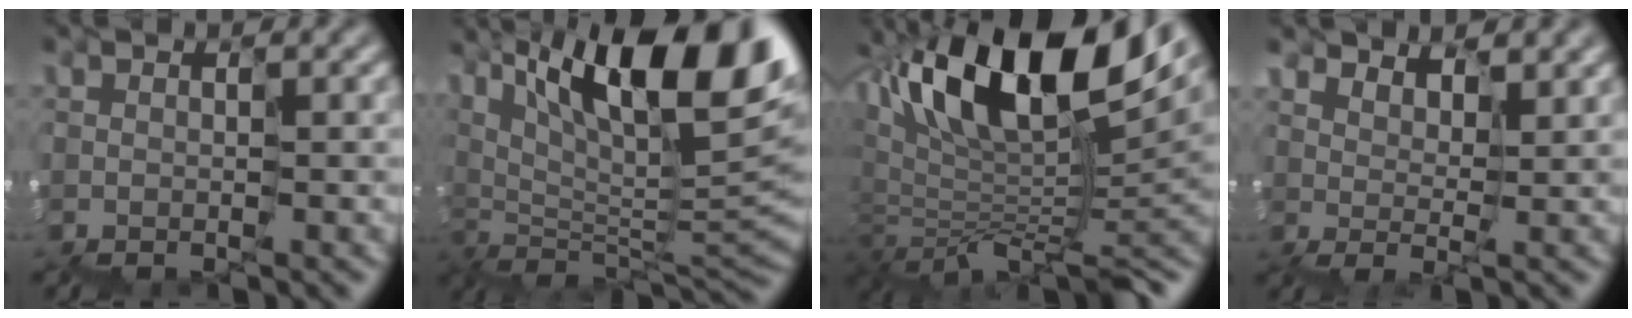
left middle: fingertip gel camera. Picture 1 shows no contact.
{"total": 12.9, "force": [6.3, 4.2, 10.5], "torque": [-0.159, 0.020, 0.128]}
{"total": 12.7, "force": [4.6, 3.5, 11.3], "torque": [-0.203, 0.029, 0.087]}
{"total": 2.4, "force": [2.4, -0.6, -0.3], "torque": [0.000, -0.004, 0.049]}